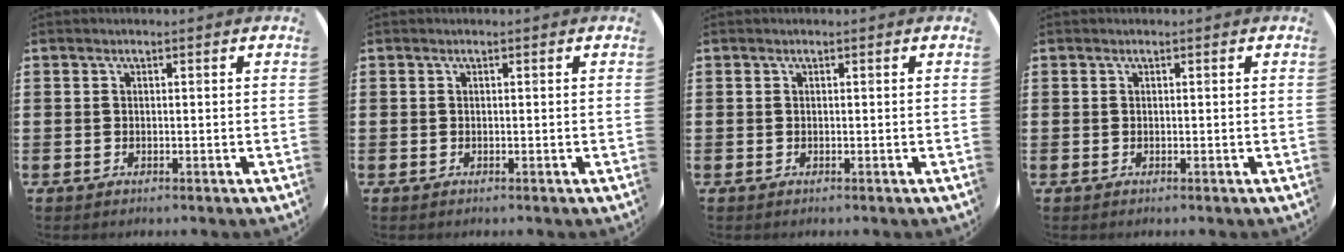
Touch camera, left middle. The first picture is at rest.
{"total": 0.0}
{"total": 0.0}
{"total": 0.0}